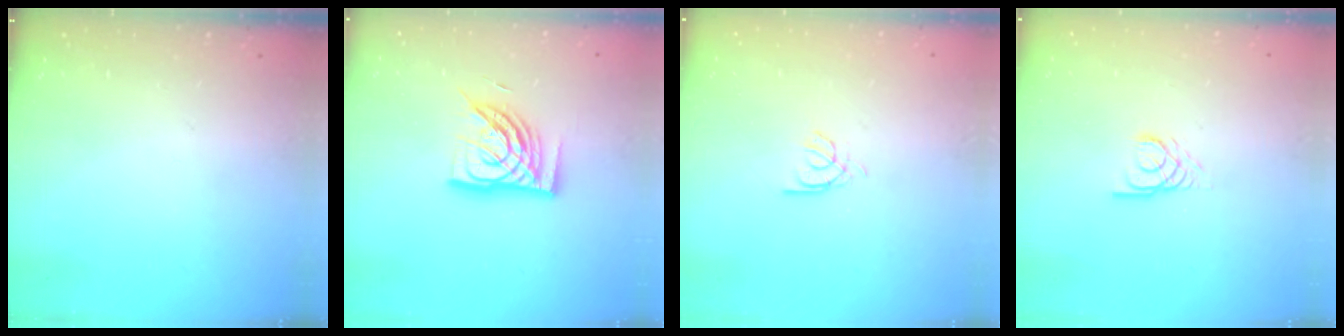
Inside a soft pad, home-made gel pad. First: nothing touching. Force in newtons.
{"total": 13.8, "press": 13.7, "slide": 1.3}
{"total": 2.3, "press": 2.3, "slide": 0.2}
{"total": 2.7, "press": 2.7, "slide": 0.2}